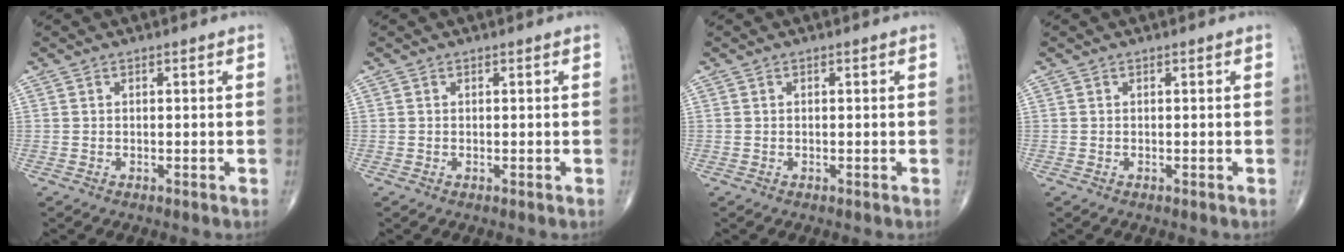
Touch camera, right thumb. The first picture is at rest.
{"total": 0.0}
{"total": 0.0}
{"total": 0.0}